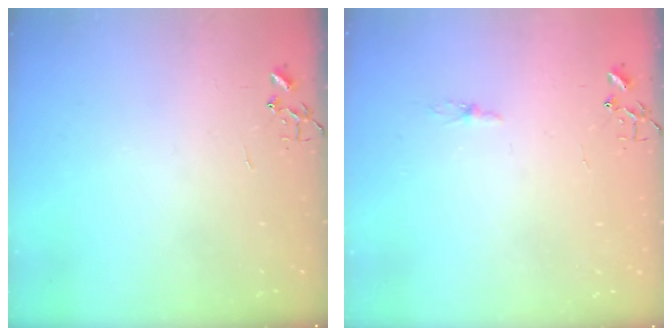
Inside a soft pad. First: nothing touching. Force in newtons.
{"total": 2.2, "press": 2.2, "slide": 0.3}